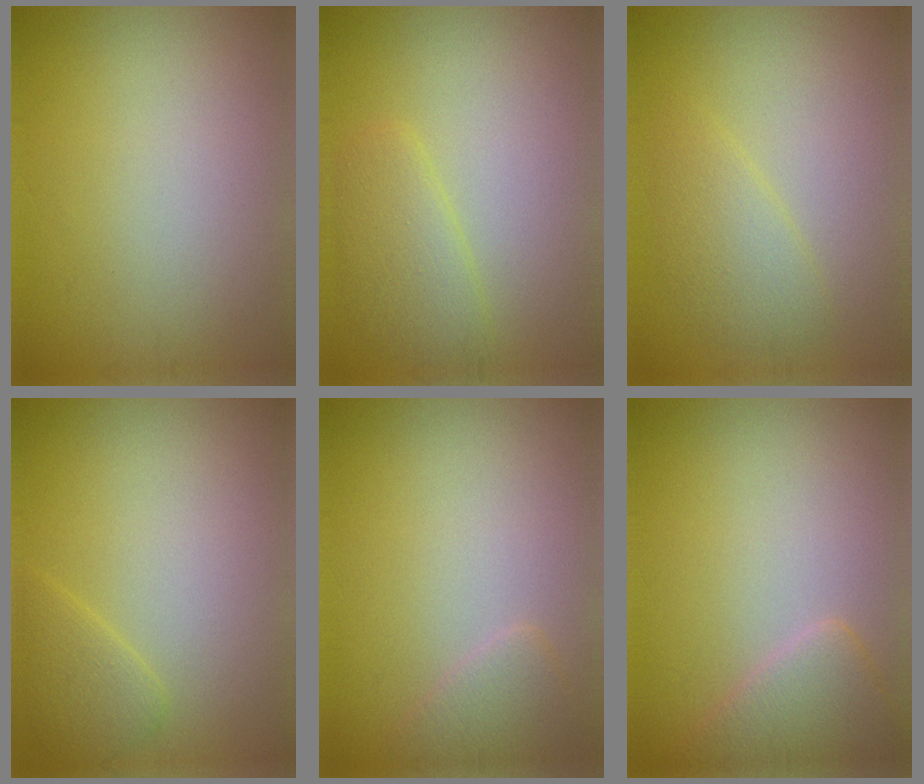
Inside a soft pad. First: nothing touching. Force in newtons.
{"total": 2.7, "press": 2.7, "slide": 0.1}
{"total": 2.5, "press": 2.5, "slide": 0.2}
{"total": 1.8, "press": 1.8, "slide": 0.1}
{"total": 1.9, "press": 1.9, "slide": 0.2}
{"total": 3.3, "press": 3.3, "slide": 0.2}